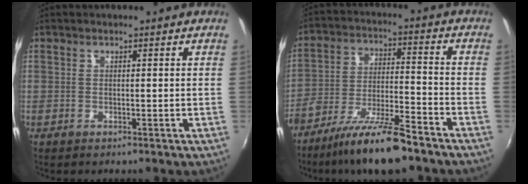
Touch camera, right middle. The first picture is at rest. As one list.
[{"total": 13.4, "force": [-10.5, 2.0, 8.1], "torque": [-0.162, -0.017, -0.187]}]